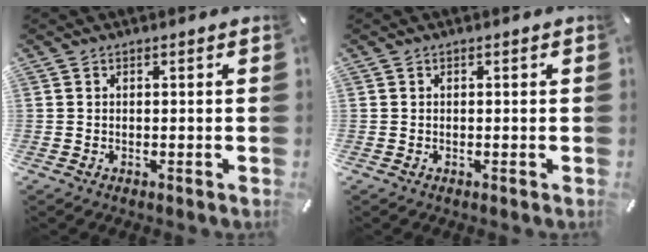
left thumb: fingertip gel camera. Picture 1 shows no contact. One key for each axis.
{"total": 0.0}